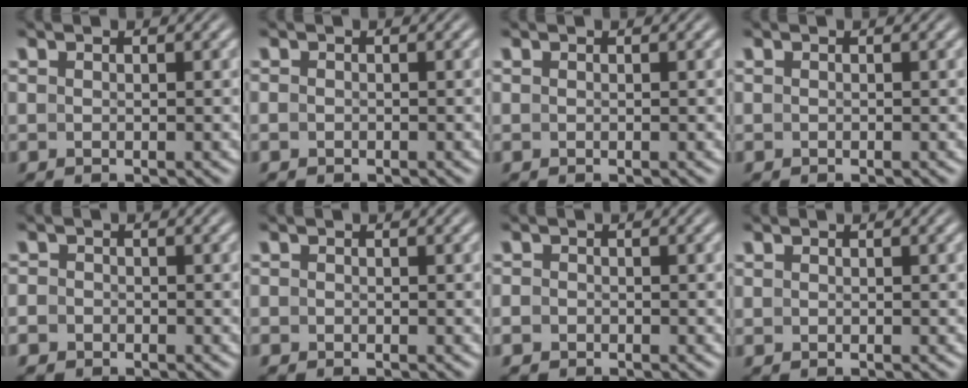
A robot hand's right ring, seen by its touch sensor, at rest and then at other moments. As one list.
[{"total": 0.7, "force": [-0.6, 0.4, 0.2], "torque": [-0.011, -0.011, -0.005]}, {"total": 0.0}, {"total": 0.0}, {"total": 2.3, "force": [-1.4, 1.8, 0.1], "torque": [-0.015, -0.015, -0.023]}, {"total": 0.9, "force": [-0.7, 0.7, 0.0], "torque": [-0.007, -0.006, -0.011]}, {"total": 1.7, "force": [-1.1, 1.3, 0.1], "torque": [-0.015, -0.013, -0.017]}, {"total": 0.0}]